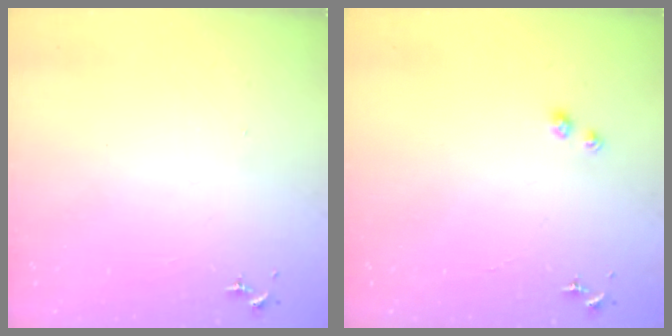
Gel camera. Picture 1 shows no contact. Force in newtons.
{"total": 2.3, "press": 2.3, "slide": 0.3}